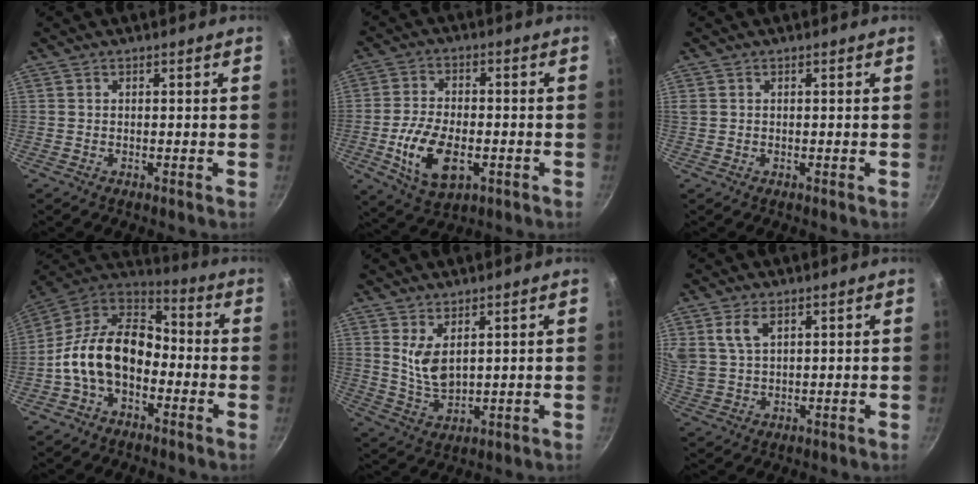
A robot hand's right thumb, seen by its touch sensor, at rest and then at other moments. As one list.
[{"total": 12.1, "force": [-3.3, 6.7, 9.5], "torque": [-0.174, 0.009, -0.053]}, {"total": 0.7, "force": [0.3, 0.6, 0.3], "torque": [-0.007, 0.004, 0.005]}, {"total": 16.6, "force": [-3.6, 11.1, 11.9], "torque": [-0.182, 0.051, -0.086]}, {"total": 6.3, "force": [2.6, 3.1, 4.8], "torque": [-0.082, -0.034, 0.059]}, {"total": 5.8, "force": [2.8, 3.3, 4.0], "torque": [-0.072, -0.010, 0.062]}]